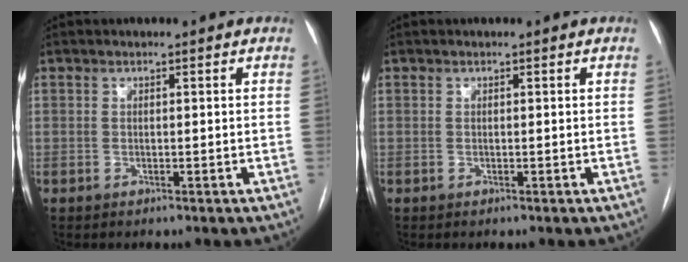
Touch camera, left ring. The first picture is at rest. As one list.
[{"total": 0.0}]